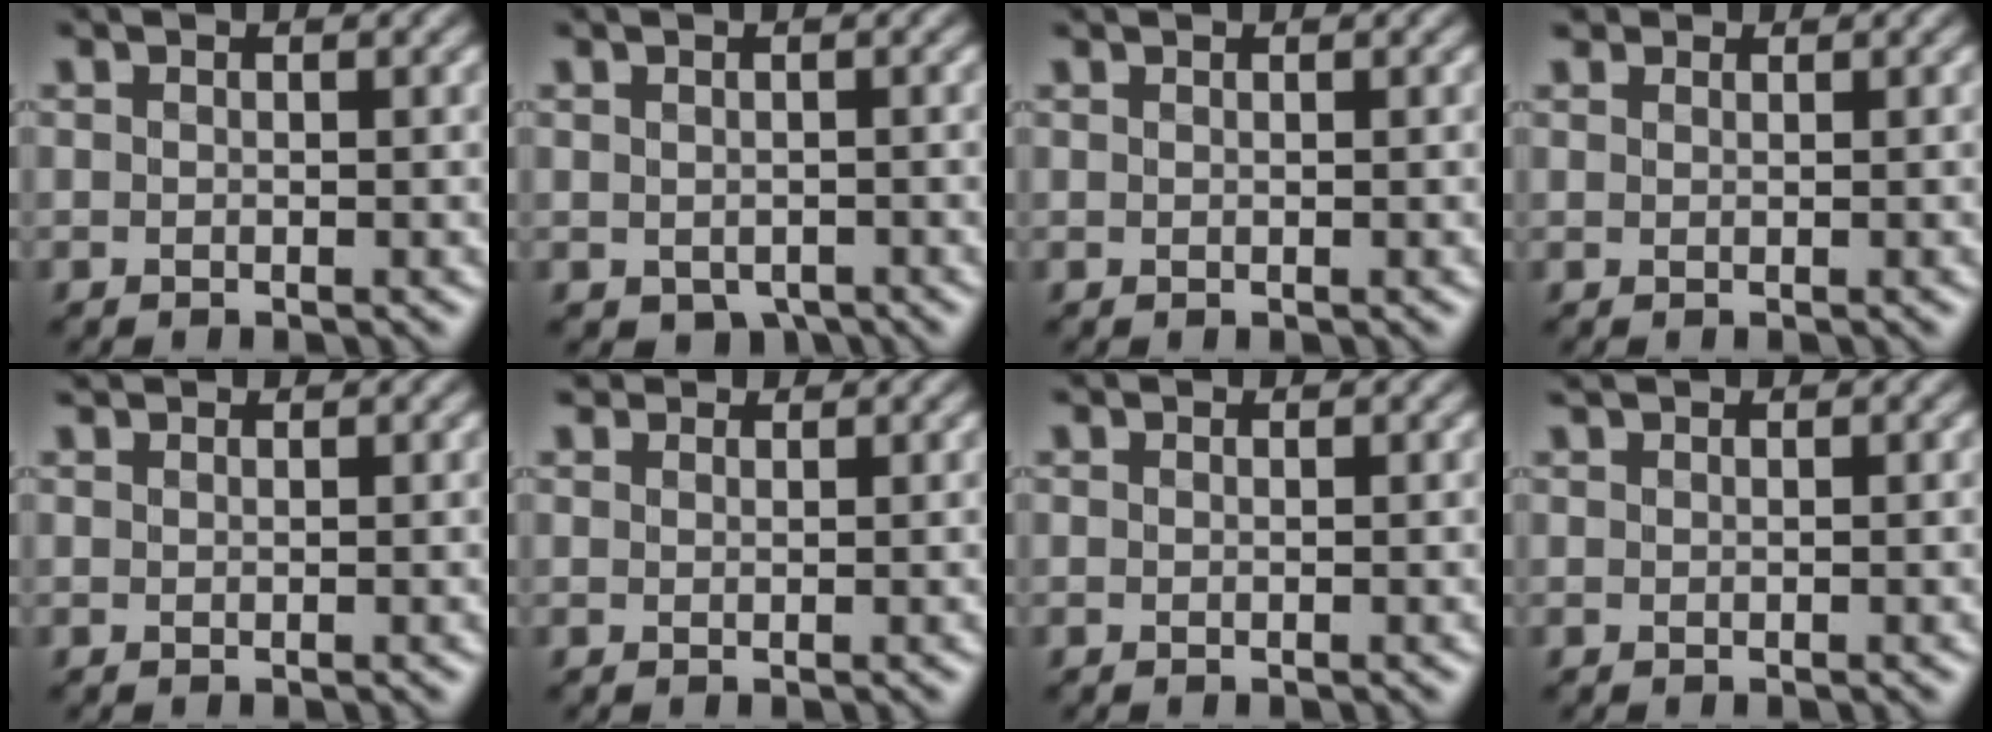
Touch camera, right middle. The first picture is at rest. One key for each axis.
{"total": 1.4, "fx": -0.9, "fy": 0.9, "fz": 0.5, "tx": -0.009, "ty": -0.009, "tz": -0.008}
{"total": 0.6, "fx": 0.6, "fy": 0.2, "fz": 0.1, "tx": -0.004, "ty": -0.003, "tz": 0.003}
{"total": 1.4, "fx": 1.4, "fy": 0.3, "fz": -0.1, "tx": -0.004, "ty": -0.005, "tz": 0.014}
{"total": 1.8, "fx": 1.7, "fy": 0.2, "fz": 0.2, "tx": -0.009, "ty": 0.003, "tz": 0.021}
{"total": 2.4, "fx": 2.3, "fy": 0.6, "fz": 0.3, "tx": -0.006, "ty": -0.003, "tz": 0.033}
{"total": 0.9, "fx": 0.9, "fy": 0.1, "fz": 0.0, "tx": -0.007, "ty": -0.004, "tz": 0.005}
{"total": 1.3, "fx": 1.2, "fy": 0.2, "fz": 0.3, "tx": -0.008, "ty": 0.001, "tz": 0.015}